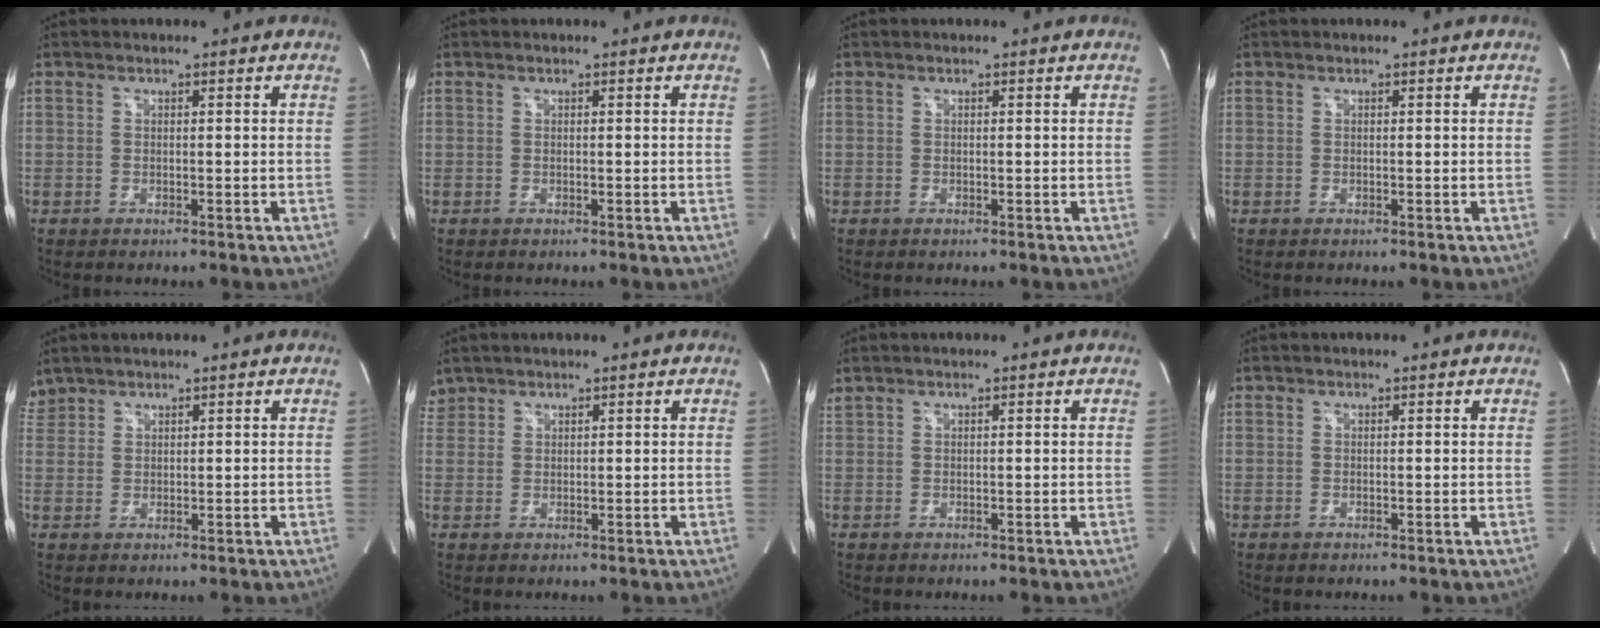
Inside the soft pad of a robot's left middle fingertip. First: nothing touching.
{"total": 0.0}
{"total": 0.0}
{"total": 0.0}
{"total": 2.7, "force": [2.5, 0.8, -0.1], "torque": [-0.005, 0.017, 0.054]}
{"total": 2.2, "force": [2.0, 0.9, -0.2], "torque": [0.002, 0.013, 0.041]}
{"total": 1.1, "force": [1.0, 0.1, 0.4], "torque": [-0.024, 0.019, 0.029]}
{"total": 0.0}